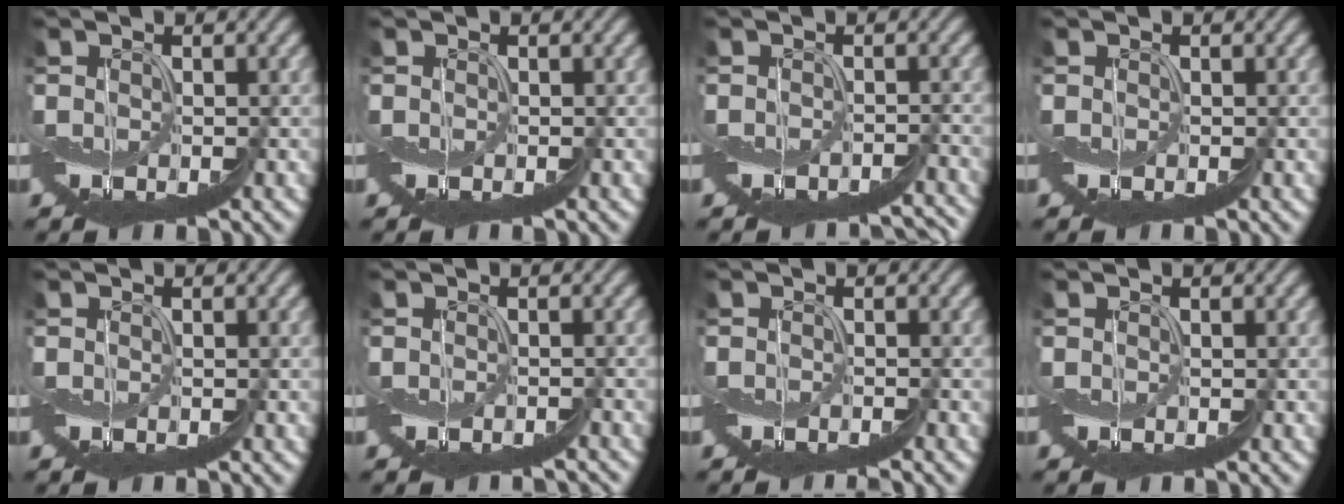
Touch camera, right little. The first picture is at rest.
{"total": 0.0}
{"total": 4.7, "force": [-4.2, 1.6, 1.0], "torque": [-0.008, 0.015, -0.035]}
{"total": 0.0}
{"total": 0.0}
{"total": 2.0, "force": [-1.9, 0.6, 0.5], "torque": [0.002, 0.010, -0.023]}
{"total": 1.8, "force": [-1.7, -0.6, 0.0], "torque": [0.002, 0.012, -0.031]}
{"total": 0.0}